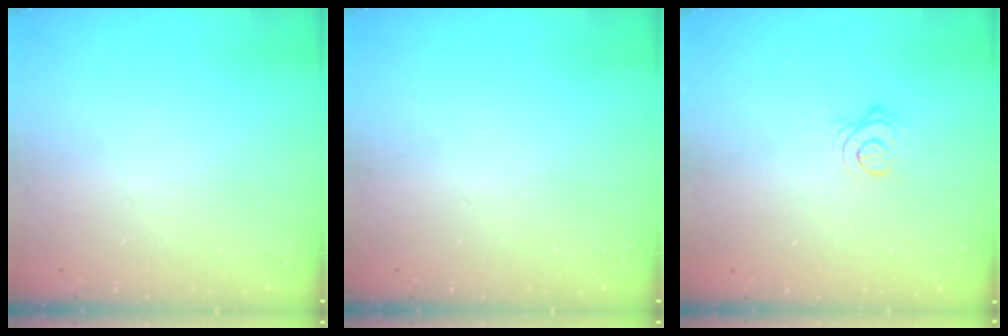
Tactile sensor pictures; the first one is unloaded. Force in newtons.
{"total": 0.0}
{"total": 3.1, "press": 3.1, "slide": 0.4}